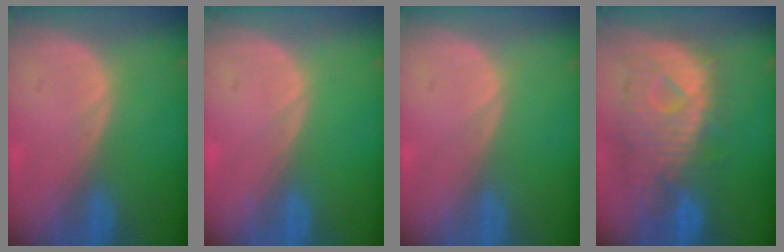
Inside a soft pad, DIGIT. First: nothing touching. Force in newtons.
{"total": 0.0}
{"total": 0.0}
{"total": 10.7, "press": 9.7, "slide": 4.7}